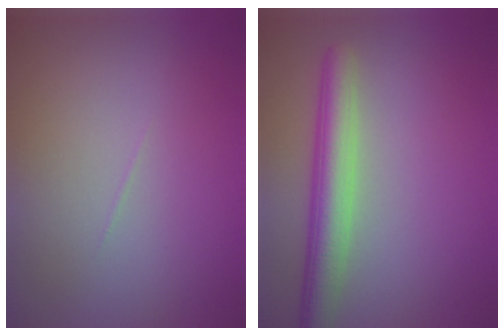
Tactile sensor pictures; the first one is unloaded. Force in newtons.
{"total": 4.7, "press": 4.7, "slide": 0.3}